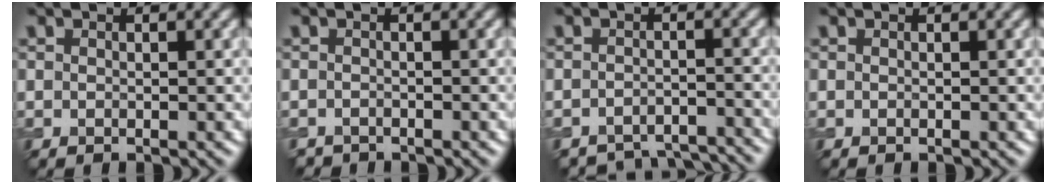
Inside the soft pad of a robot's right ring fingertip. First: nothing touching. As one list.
[{"total": 1.1, "force": [-1.1, 0.2, -0.1], "torque": [0.005, -0.005, -0.021]}, {"total": 5.1, "force": [-5.0, 0.9, 0.4], "torque": [-0.007, -0.007, -0.068]}, {"total": 0.0}]